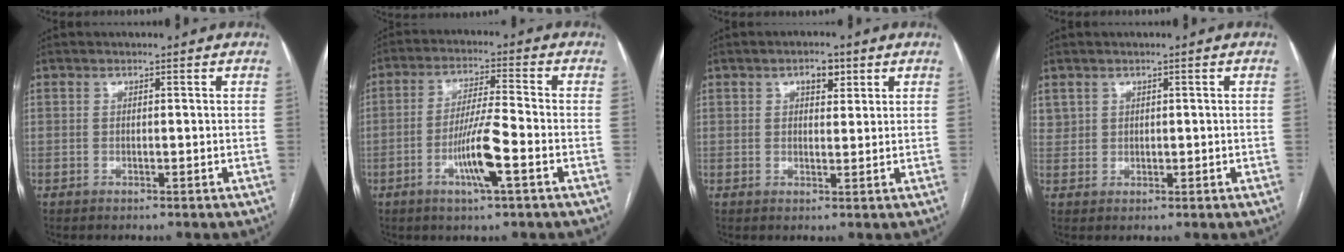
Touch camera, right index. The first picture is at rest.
{"total": 8.6, "force": [-3.2, 0.2, 8.0], "torque": [-0.152, -0.005, -0.059]}
{"total": 3.1, "force": [1.7, 1.6, 2.1], "torque": [-0.032, 0.008, 0.026]}
{"total": 1.9, "force": [1.0, 1.6, 0.4], "torque": [-0.006, 0.004, 0.024]}